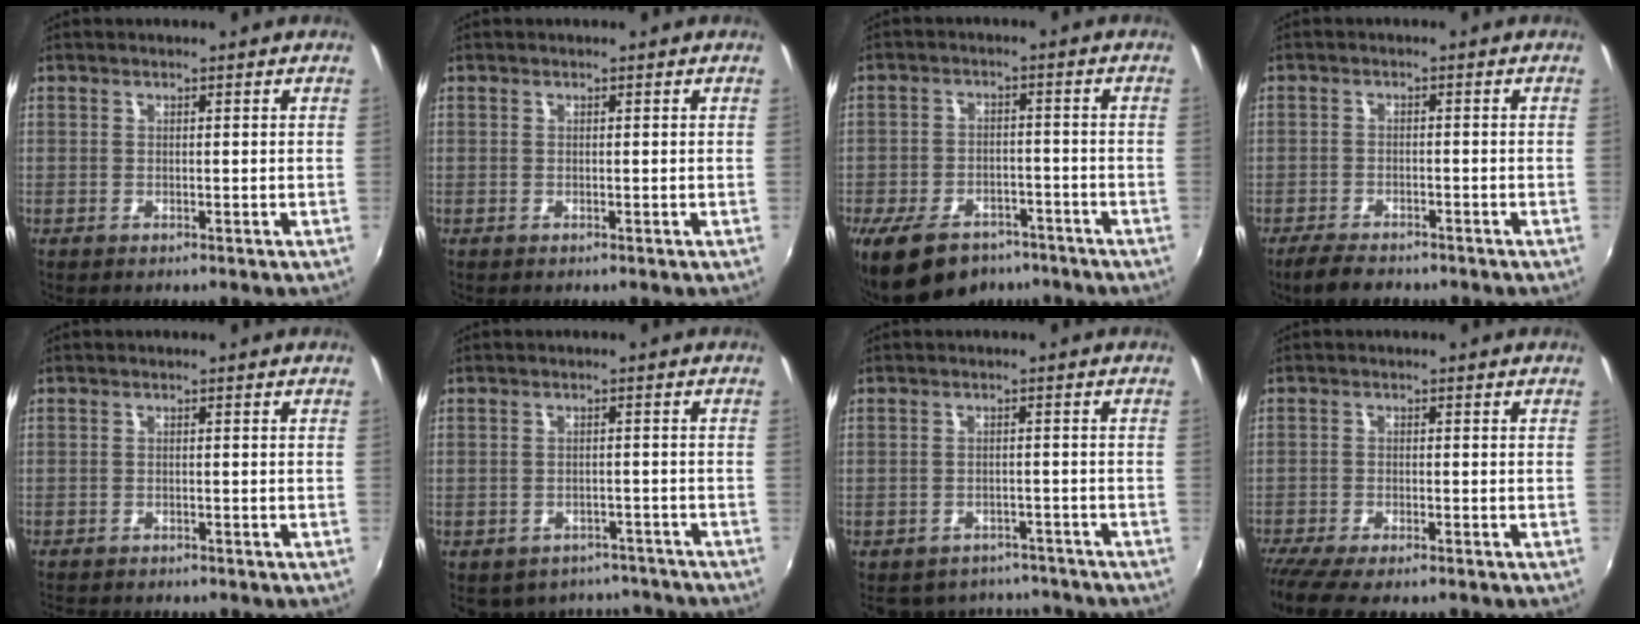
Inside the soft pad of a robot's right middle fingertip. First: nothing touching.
{"total": 0.0}
{"total": 14.0, "force": [-9.9, 7.4, 6.5], "torque": [-0.152, -0.009, -0.149]}
{"total": 5.3, "force": [-4.4, 1.9, 2.3], "torque": [-0.065, -0.006, -0.076]}
{"total": 3.8, "force": [-3.5, 0.9, 1.2], "torque": [-0.034, -0.015, -0.055]}
{"total": 11.1, "force": [-8.9, 5.7, 3.3], "torque": [-0.076, 0.003, -0.102]}
{"total": 10.6, "force": [-9.1, 4.7, 2.8], "torque": [-0.066, 0.002, -0.114]}
{"total": 7.3, "force": [-6.1, 1.1, 3.9], "torque": [-0.096, -0.038, -0.108]}